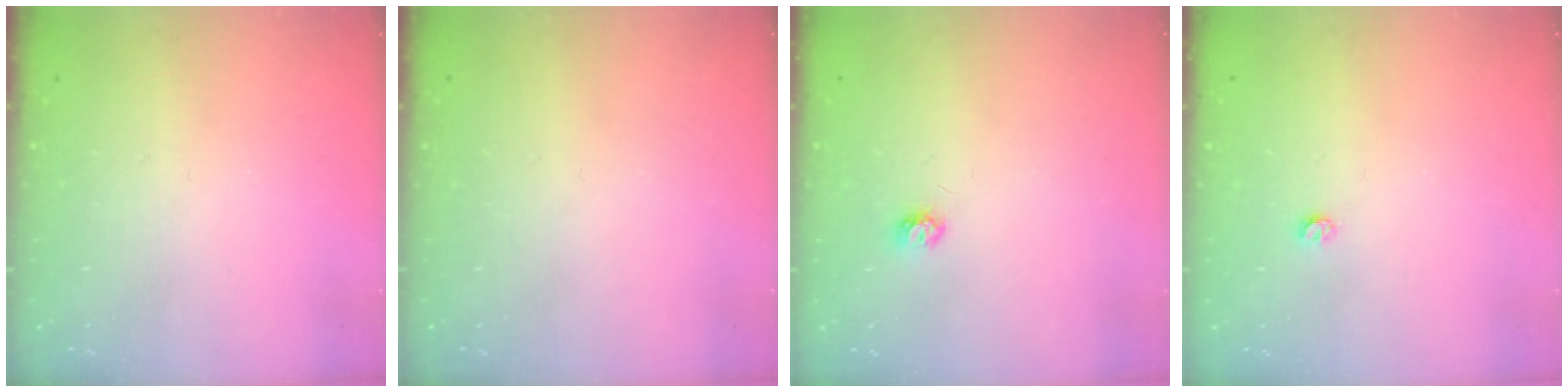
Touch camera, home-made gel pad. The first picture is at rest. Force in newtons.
{"total": 0.0}
{"total": 3.4, "press": 3.4, "slide": 0.3}
{"total": 2.9, "press": 2.8, "slide": 0.5}